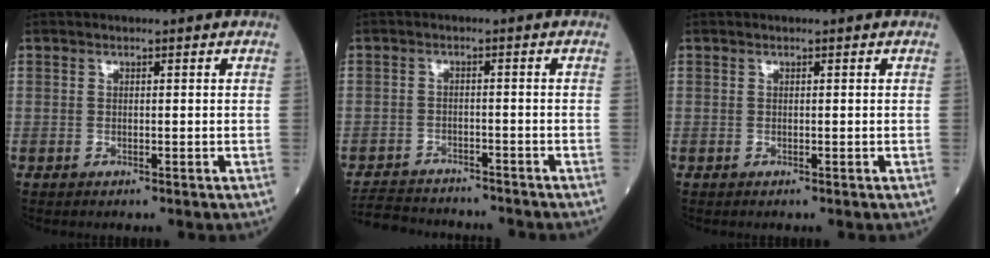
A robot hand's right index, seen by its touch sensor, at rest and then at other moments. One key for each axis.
{"total": 9.8, "fx": -9.3, "fy": 2.2, "fz": 2.2, "tx": -0.043, "ty": 0.000, "tz": -0.139}
{"total": 0.0}